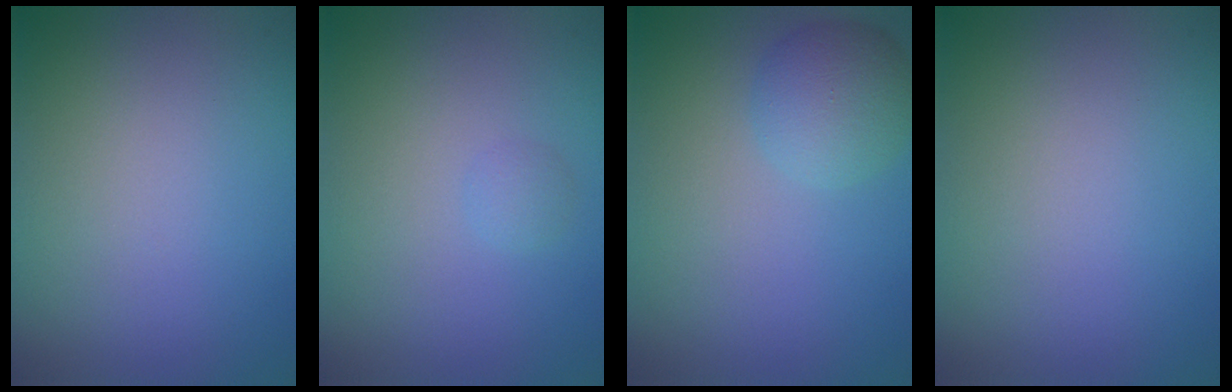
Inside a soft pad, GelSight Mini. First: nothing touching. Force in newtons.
{"total": 0.8, "press": 0.8, "slide": 0.1}
{"total": 3.1, "press": 3.1, "slide": 0.2}
{"total": 0.0}